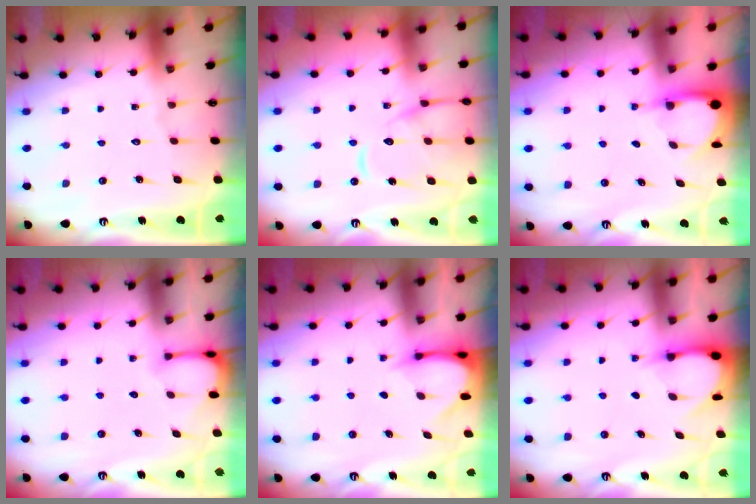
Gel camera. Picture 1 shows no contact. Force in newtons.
{"total": 11.6, "press": 11.5, "slide": 1.2}
{"total": 3.4, "press": 3.4, "slide": 0.2}
{"total": 2.6, "press": 2.5, "slide": 0.4}
{"total": 3.7, "press": 3.6, "slide": 0.3}
{"total": 3.3, "press": 3.3, "slide": 0.4}